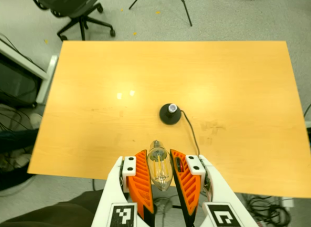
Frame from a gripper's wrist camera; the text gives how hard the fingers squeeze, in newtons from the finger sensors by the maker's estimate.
{"total": 11.6, "left": 11.9, "right": 11.3}